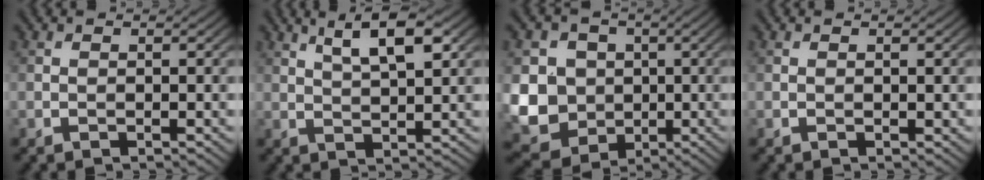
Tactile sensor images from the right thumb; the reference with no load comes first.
{"total": 5.9, "force": [3.2, 1.5, 4.7], "torque": [-0.090, 0.005, 0.060]}
{"total": 12.2, "force": [-0.1, 11.3, 4.6], "torque": [-0.173, -0.018, -0.021]}
{"total": 0.0}